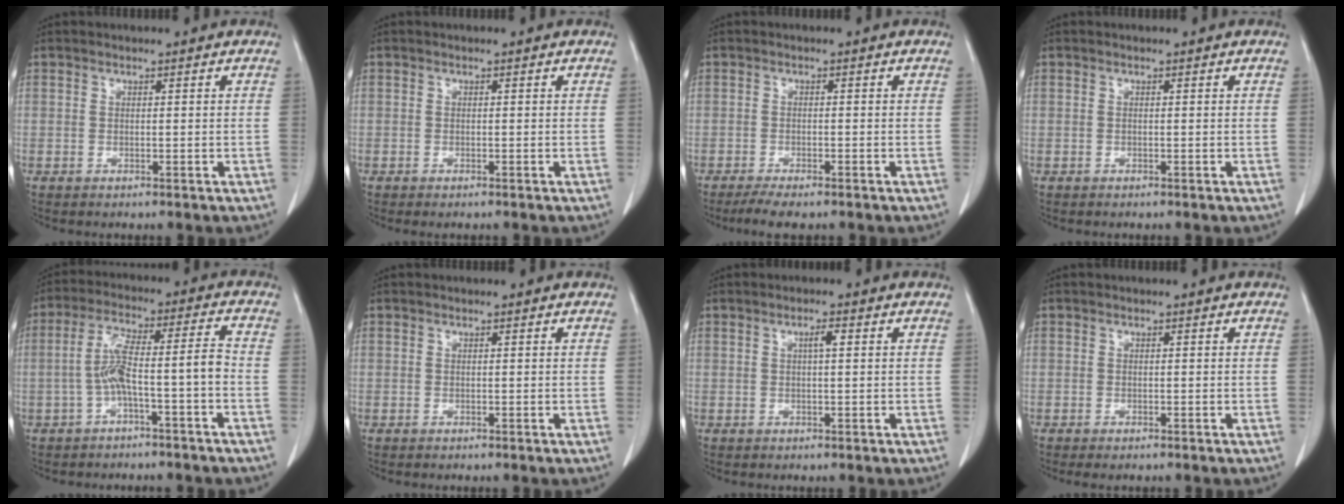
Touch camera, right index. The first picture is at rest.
{"total": 0.5, "force": [-0.5, 0.1, 0.2], "torque": [-0.009, -0.002, -0.005]}
{"total": 3.8, "force": [-3.0, 0.6, 2.2], "torque": [-0.040, -0.009, -0.047]}
{"total": 0.0}
{"total": 7.9, "force": [-2.5, 0.4, 7.5], "torque": [-0.140, 0.035, -0.042]}
{"total": 0.0}
{"total": 1.7, "force": [0.4, 0.2, 1.6], "torque": [-0.028, 0.004, 0.006]}
{"total": 1.0, "force": [-0.8, 0.3, 0.5], "torque": [-0.009, -0.002, -0.008]}